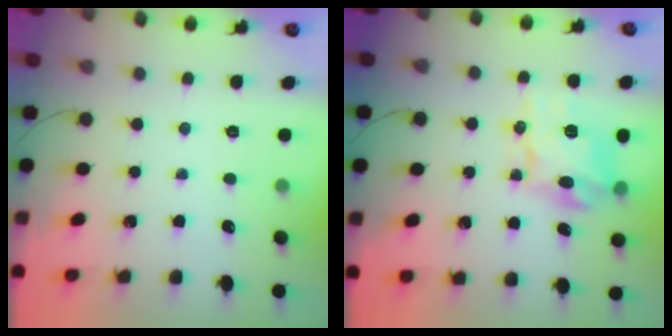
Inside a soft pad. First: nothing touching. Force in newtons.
{"total": 12.5, "press": 12.4, "slide": 1.6}